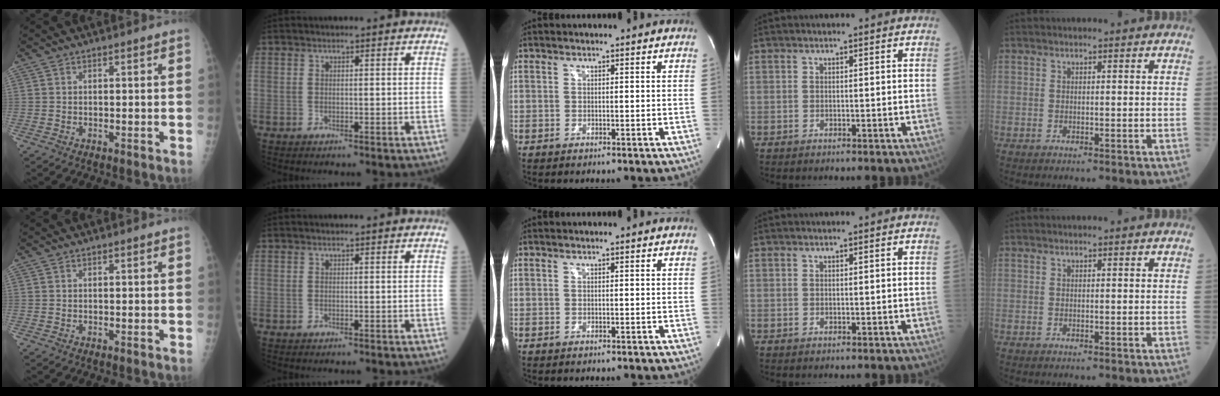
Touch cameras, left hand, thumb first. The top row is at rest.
{}